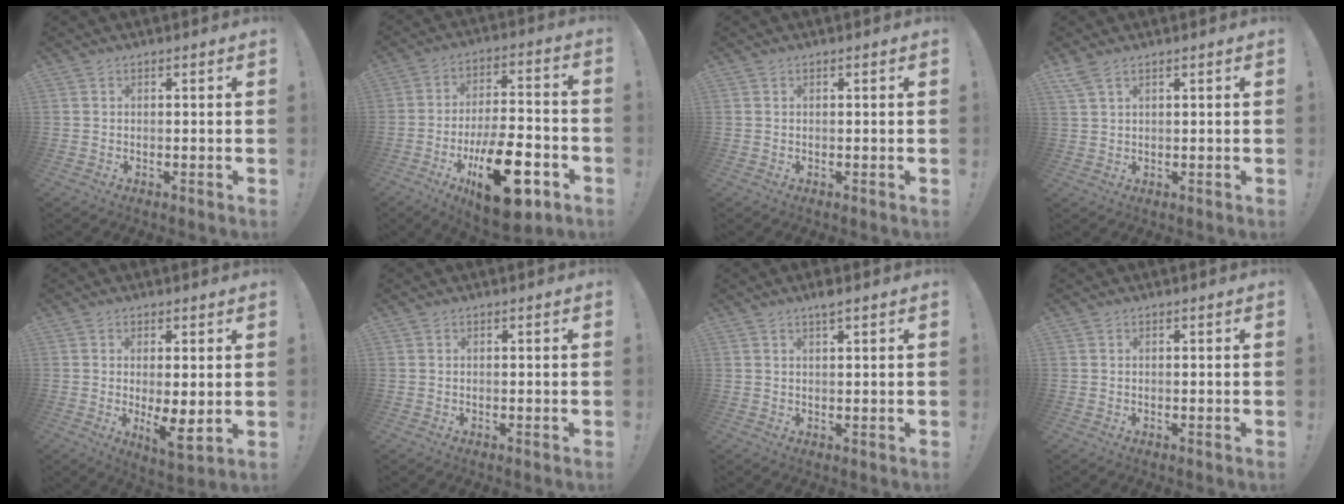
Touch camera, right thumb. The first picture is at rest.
{"total": 21.9, "force": [-9.6, 9.4, 17.2], "torque": [-0.274, 0.059, -0.142]}
{"total": 0.0}
{"total": 3.5, "force": [2.4, 1.3, 2.1], "torque": [-0.045, -0.004, 0.047]}
{"total": 7.6, "force": [-0.2, 2.1, 7.3], "torque": [-0.102, -0.022, 0.000]}
{"total": 0.0}
{"total": 2.6, "force": [1.8, -0.1, 1.8], "torque": [-0.025, -0.007, 0.028]}
{"total": 0.0}